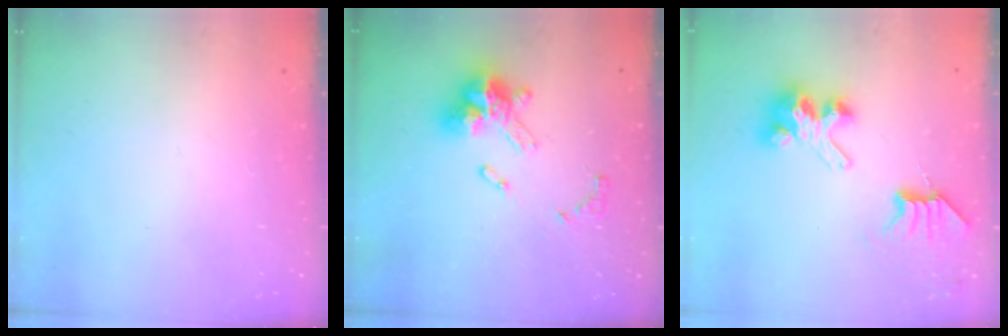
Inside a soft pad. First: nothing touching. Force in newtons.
{"total": 14.7, "press": 14.6, "slide": 1.6}
{"total": 7.4, "press": 7.4, "slide": 0.2}